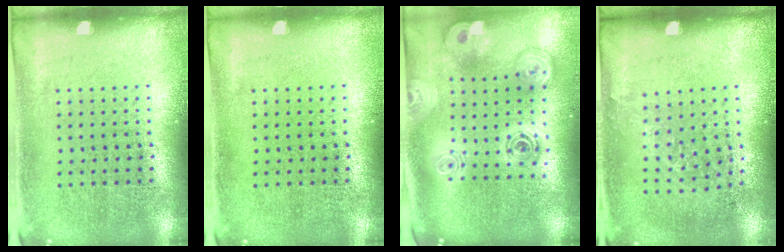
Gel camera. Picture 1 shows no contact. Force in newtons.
{"total": 0.0}
{"total": 2.6, "press": 1.9, "slide": 1.8}
{"total": 0.8, "press": 0.6, "slide": 0.6}